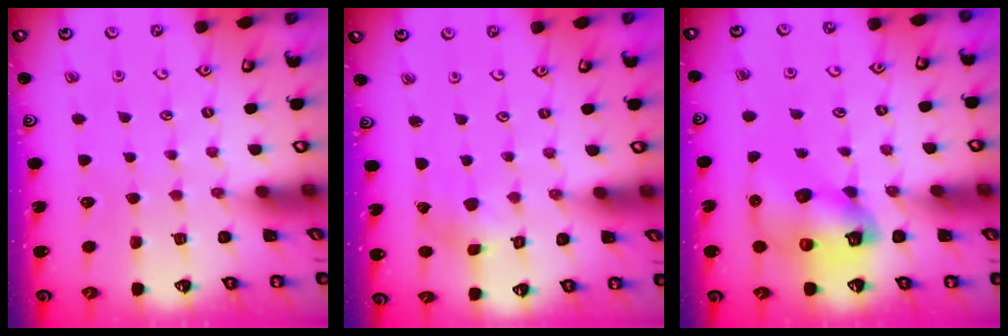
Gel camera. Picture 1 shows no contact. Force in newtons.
{"total": 1.6, "press": 1.6, "slide": 0.0}
{"total": 11.6, "press": 11.5, "slide": 1.4}